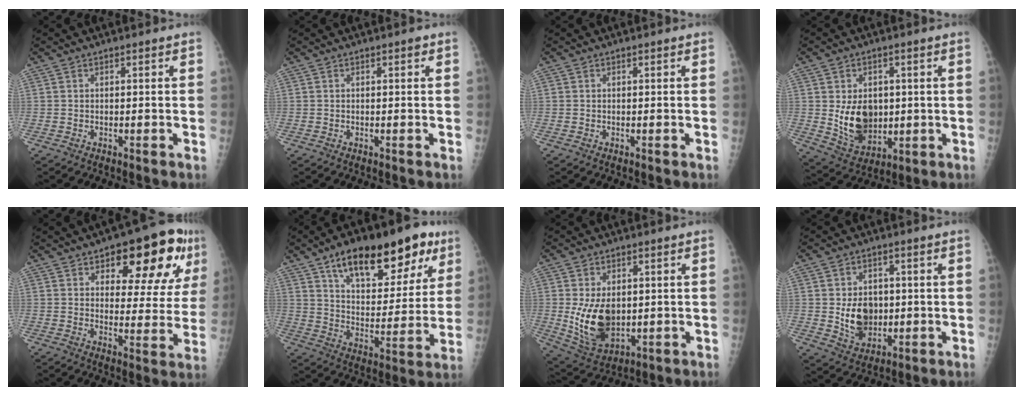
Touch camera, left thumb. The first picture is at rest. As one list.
[{"total": 0.6, "force": [0.2, 0.2, 0.5], "torque": [-0.006, 0.001, 0.001]}, {"total": 0.0}, {"total": 11.0, "force": [0.5, 8.1, 7.5], "torque": [-0.089, -0.017, 0.029]}, {"total": 18.0, "force": [8.8, 7.7, 13.8], "torque": [-0.142, -0.016, 0.120]}, {"total": 24.0, "force": [13.6, 11.1, 16.4], "torque": [-0.199, -0.023, 0.211]}, {"total": 11.7, "force": [0.1, 7.6, 8.9], "torque": [-0.142, -0.015, 0.025]}, {"total": 9.0, "force": [0.1, 6.9, 5.8], "torque": [-0.064, -0.008, 0.015]}]